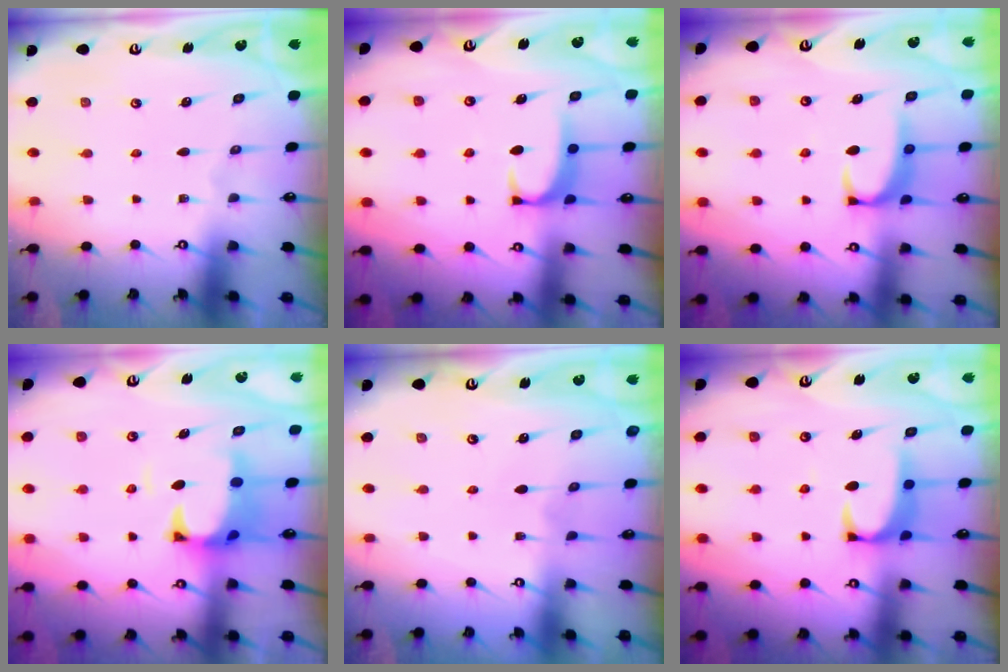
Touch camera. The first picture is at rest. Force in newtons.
{"total": 1.5, "press": 1.4, "slide": 0.4}
{"total": 2.3, "press": 2.2, "slide": 0.6}
{"total": 2.7, "press": 2.5, "slide": 1.1}
{"total": 2.8, "press": 2.8, "slide": 0.3}
{"total": 2.0, "press": 1.9, "slide": 0.7}